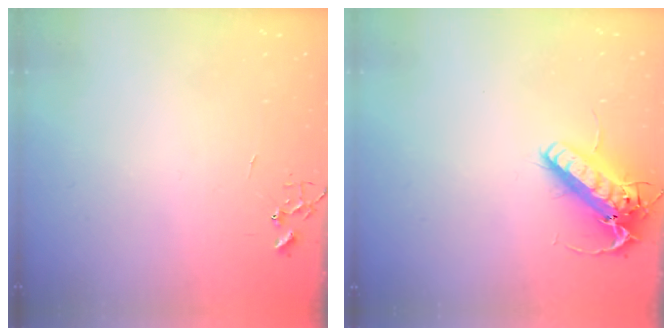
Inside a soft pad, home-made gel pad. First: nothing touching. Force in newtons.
{"total": 15.9, "press": 15.7, "slide": 2.8}